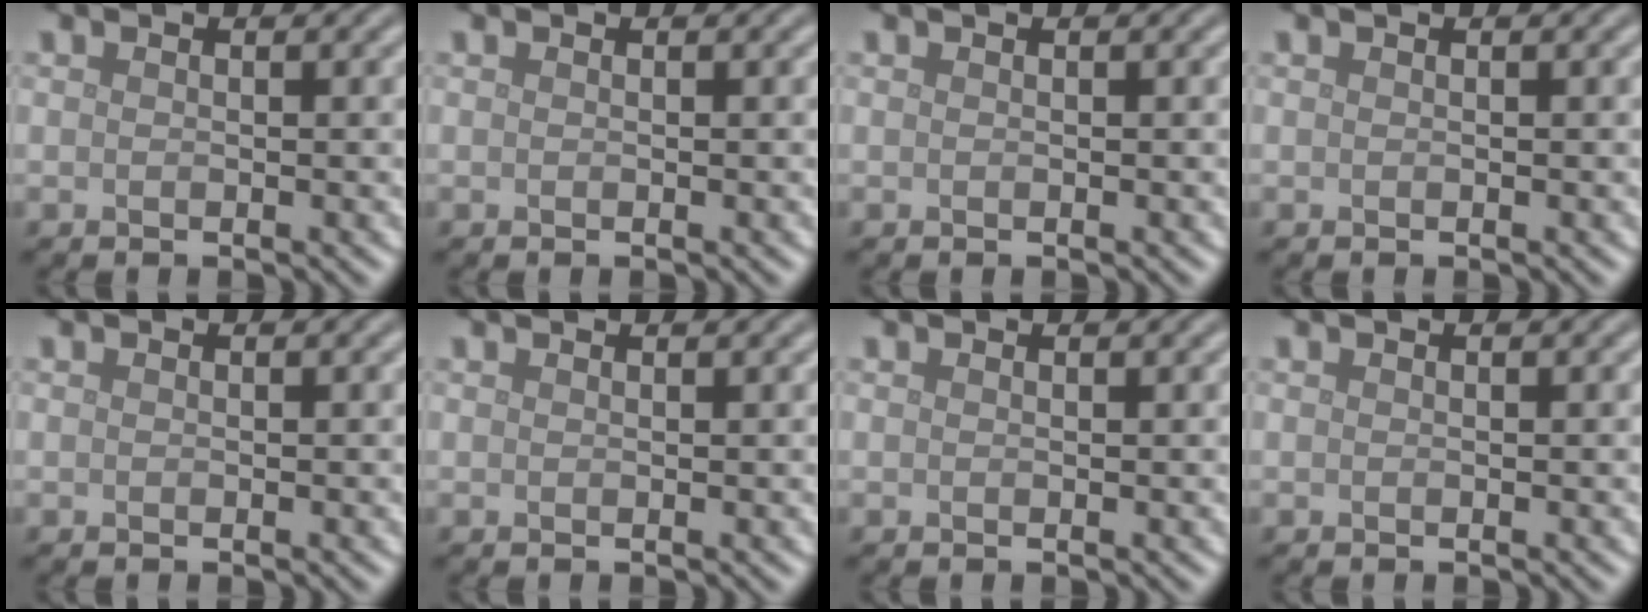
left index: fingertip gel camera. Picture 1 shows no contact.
{"total": 0.0}
{"total": 0.0}
{"total": 0.0}
{"total": 0.0}
{"total": 0.9, "force": [0.9, 0.1, 0.3], "torque": [-0.007, -0.003, 0.006]}
{"total": 0.6, "force": [0.6, 0.0, 0.1], "torque": [-0.004, -0.003, 0.006]}
{"total": 0.0}